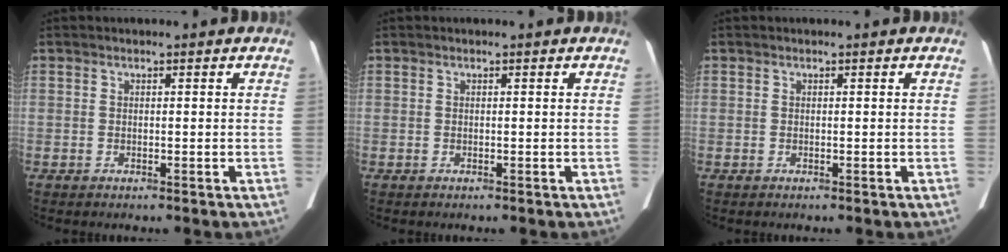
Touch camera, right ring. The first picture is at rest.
{"total": 0.0}
{"total": 0.0}